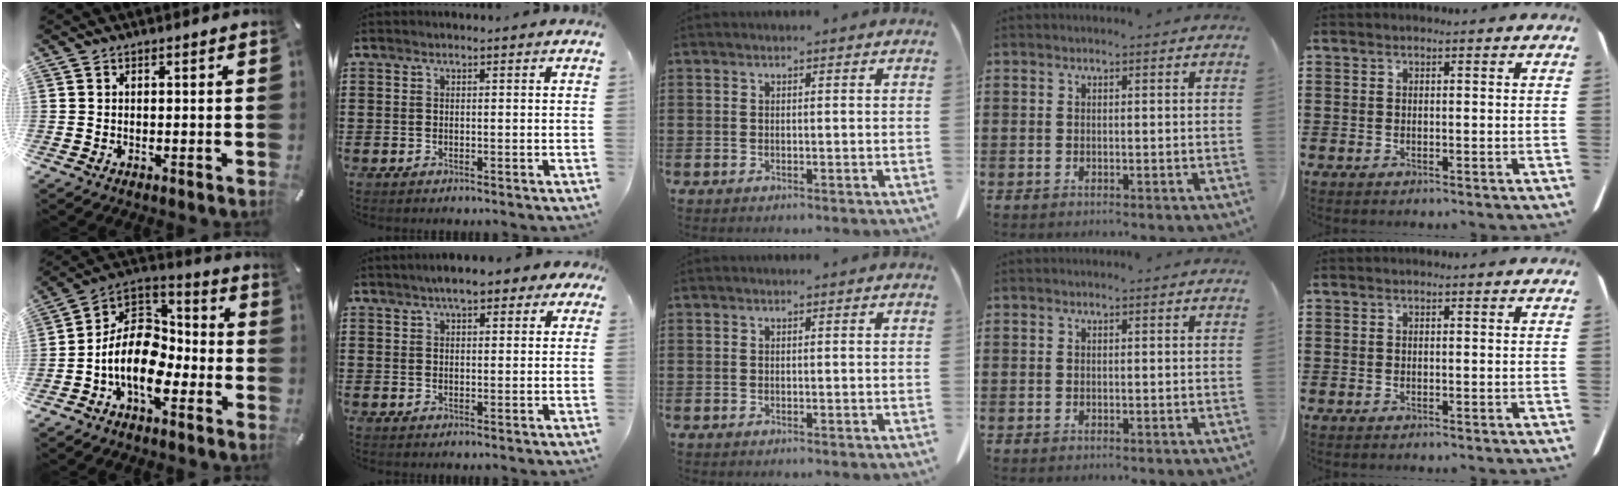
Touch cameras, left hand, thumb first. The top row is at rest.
{"thumb": {"total": 13.8, "force": [-5.5, 9.3, 8.6], "torque": [-0.183, 0.012, -0.102]}, "index": {"total": 4.6, "force": [3.2, 1.6, 2.9], "torque": [-0.057, 0.006, 0.054]}}